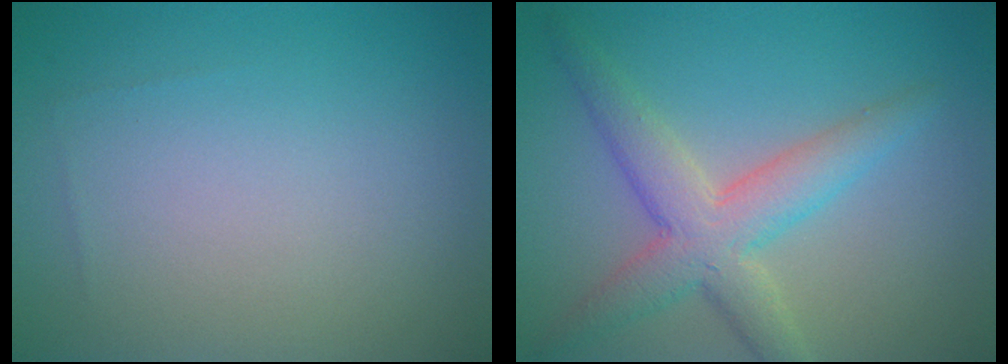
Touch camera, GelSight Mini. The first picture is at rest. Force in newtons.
{"total": 5.0, "press": 5.0, "slide": 0.2}